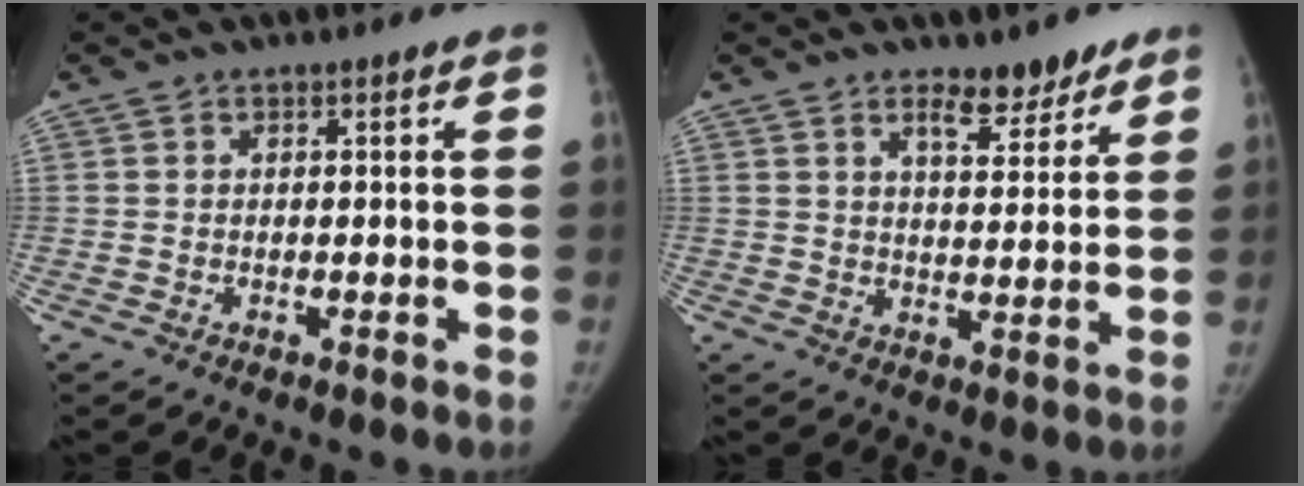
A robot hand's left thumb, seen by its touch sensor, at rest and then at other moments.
{"total": 7.1, "force": [5.1, 2.9, 4.1], "torque": [-0.034, -0.035, 0.076]}